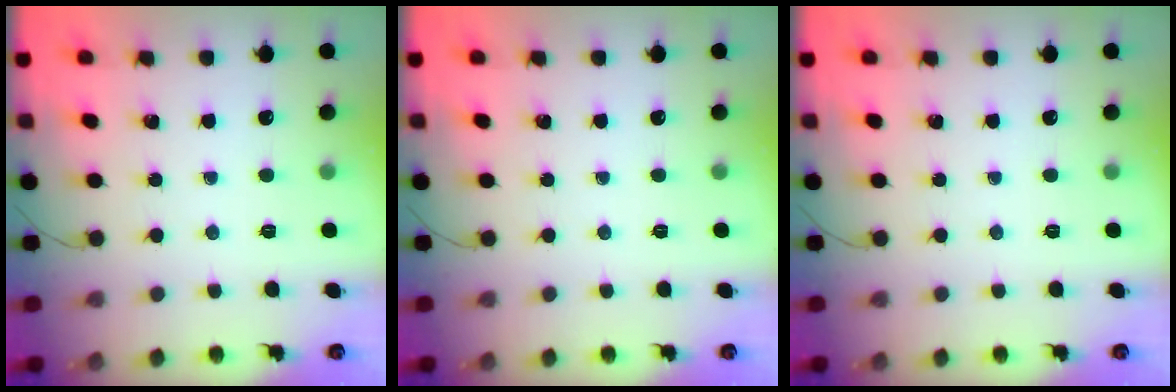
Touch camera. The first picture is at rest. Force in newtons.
{"total": 0.0}
{"total": 0.0}